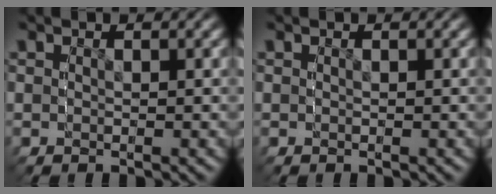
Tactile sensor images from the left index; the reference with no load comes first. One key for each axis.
{"total": 0.0}